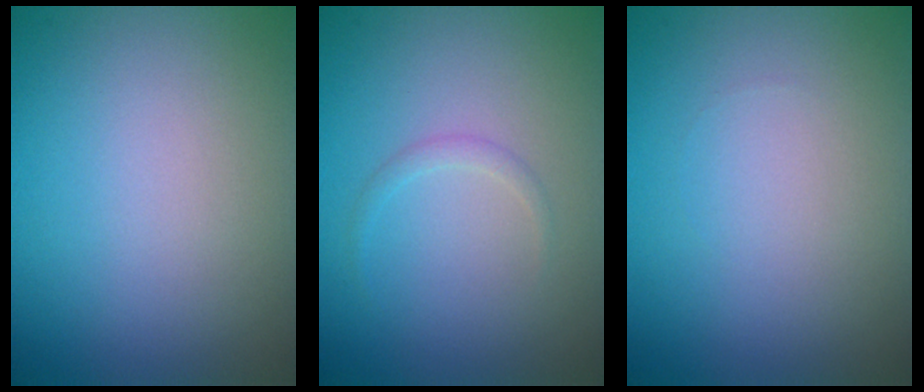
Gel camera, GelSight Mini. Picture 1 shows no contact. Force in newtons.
{"total": 0.8, "press": 0.8, "slide": 0.1}
{"total": 0.0}